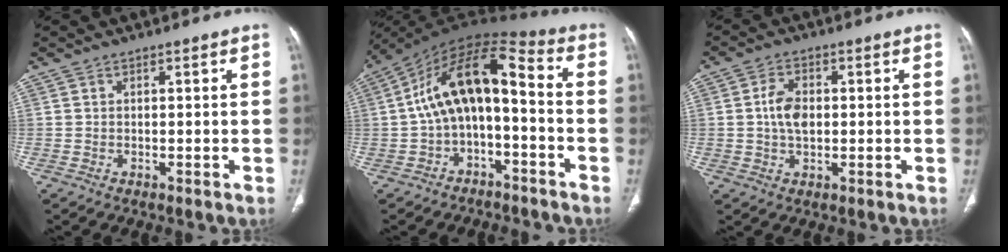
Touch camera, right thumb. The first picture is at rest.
{"total": 14.1, "force": [-1.8, 7.0, 12.0], "torque": [-0.203, 0.079, -0.037]}
{"total": 5.5, "force": [0.3, 3.5, 4.3], "torque": [-0.079, 0.005, 0.003]}